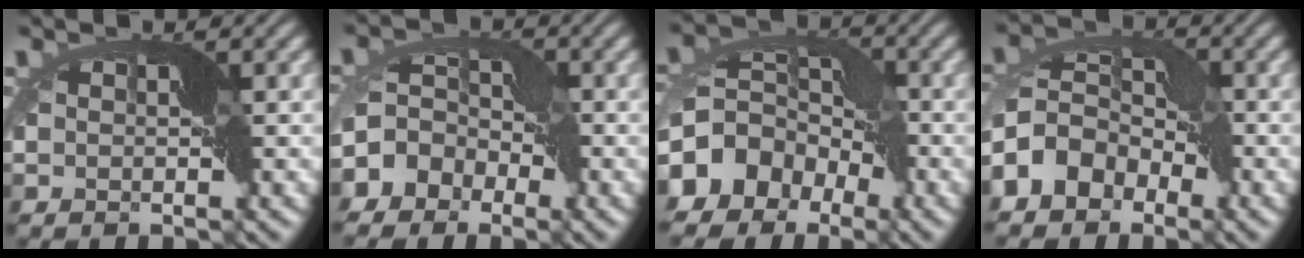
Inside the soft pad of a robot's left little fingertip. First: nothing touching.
{"total": 6.3, "force": [-2.7, 5.1, 2.7], "torque": [-0.037, 0.004, -0.076]}
{"total": 10.7, "force": [-5.2, 7.7, 5.2], "torque": [-0.100, 0.007, -0.110]}
{"total": 5.6, "force": [-2.7, 4.0, 2.9], "torque": [-0.061, 0.013, -0.076]}